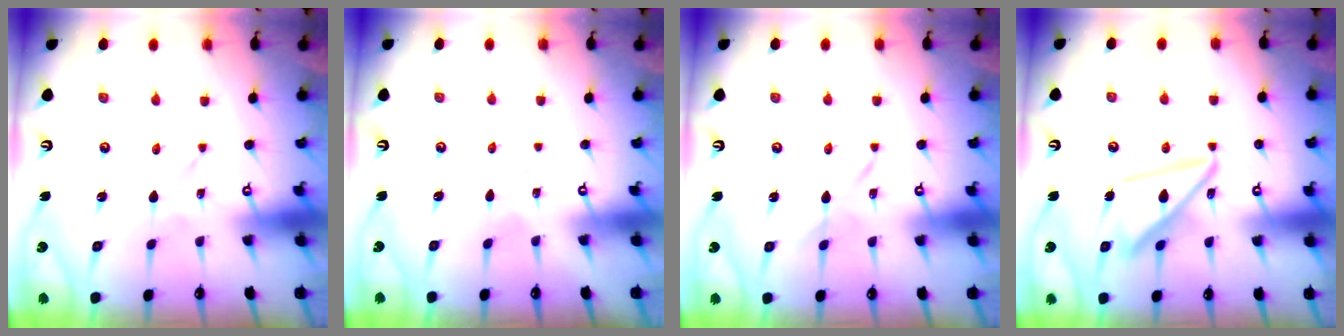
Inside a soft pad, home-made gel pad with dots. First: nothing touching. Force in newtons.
{"total": 1.6, "press": 1.6, "slide": 0.2}
{"total": 3.0, "press": 3.0, "slide": 0.1}
{"total": 14.0, "press": 13.9, "slide": 1.6}